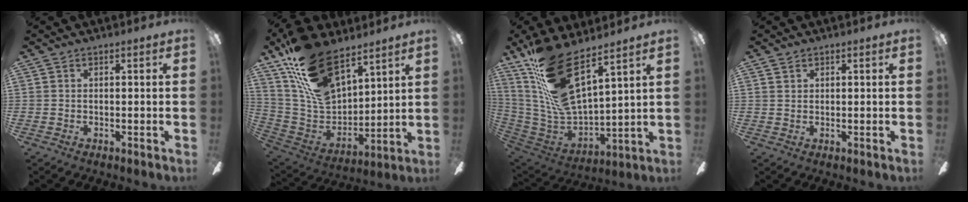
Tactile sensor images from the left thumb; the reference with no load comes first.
{"total": 21.0, "force": [14.0, 10.2, 12.0], "torque": [-0.223, -0.083, 0.258]}
{"total": 19.5, "force": [12.7, 6.5, 13.4], "torque": [-0.286, -0.085, 0.225]}
{"total": 1.1, "force": [0.8, 0.7, 0.1], "torque": [-0.004, 0.002, 0.015]}